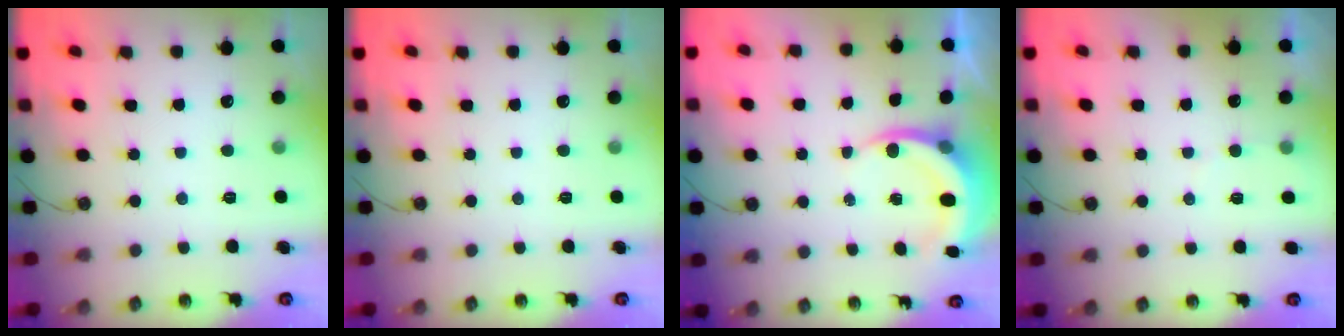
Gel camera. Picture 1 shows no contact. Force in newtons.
{"total": 0.0}
{"total": 5.3, "press": 5.3, "slide": 0.4}
{"total": 2.6, "press": 2.6, "slide": 0.3}